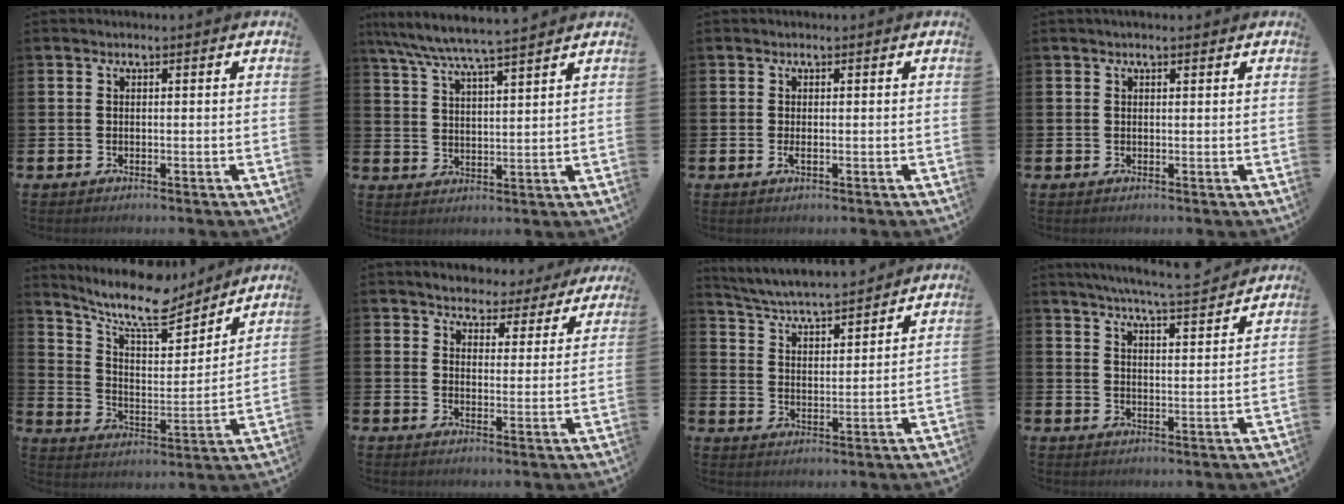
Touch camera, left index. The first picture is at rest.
{"total": 10.0, "force": [9.2, 0.8, 3.9], "torque": [-0.118, -0.059, 0.156]}
{"total": 0.8, "force": [-0.1, 0.1, 0.7], "torque": [-0.020, 0.001, 0.000]}
{"total": 0.8, "force": [0.7, 0.2, 0.4], "torque": [0.002, -0.002, 0.010]}
{"total": 11.3, "force": [9.9, 2.9, 4.8], "torque": [-0.114, -0.065, 0.171]}
{"total": 4.1, "force": [3.9, 1.2, 0.0], "torque": [-0.019, -0.027, 0.065]}
{"total": 5.4, "force": [5.3, 0.1, 1.0], "torque": [-0.046, -0.041, 0.092]}
{"total": 6.6, "force": [6.3, -0.4, 1.8], "torque": [-0.042, -0.043, 0.109]}